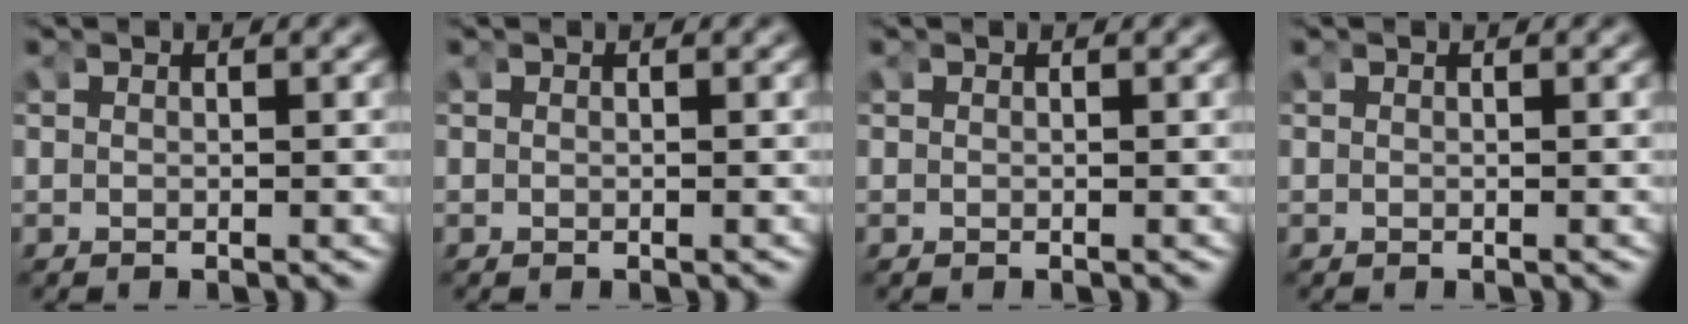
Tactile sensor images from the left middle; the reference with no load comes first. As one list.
[{"total": 0.0}, {"total": 0.0}, {"total": 0.0}]